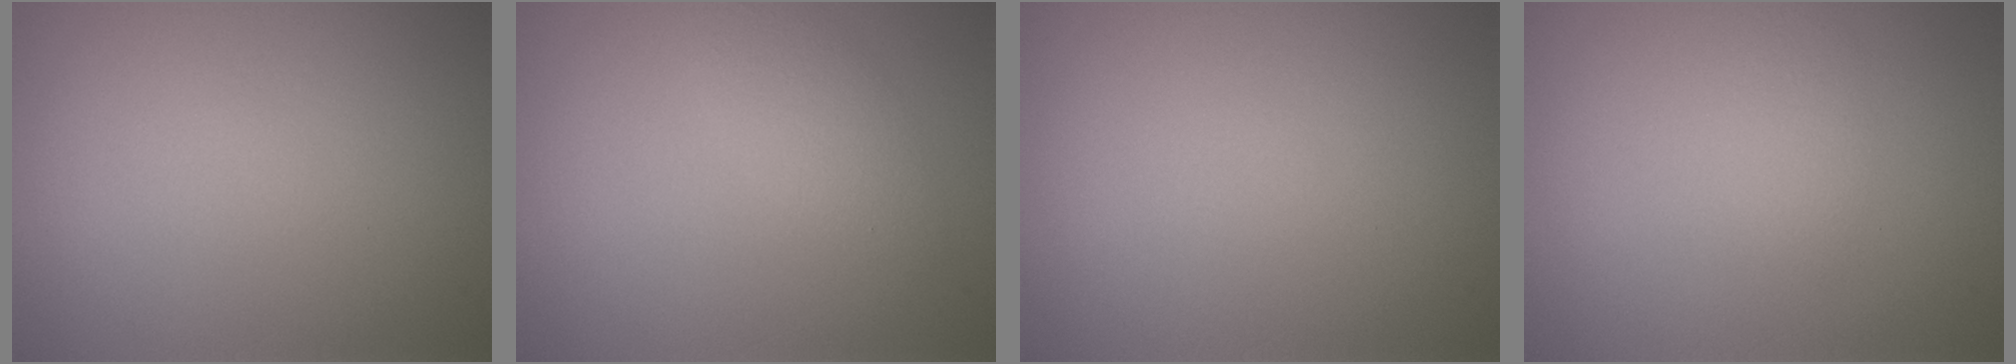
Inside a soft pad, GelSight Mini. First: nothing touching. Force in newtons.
{"total": 2.1, "press": 2.1, "slide": 0.1}
{"total": 0.0}
{"total": 1.2, "press": 1.2, "slide": 0.1}